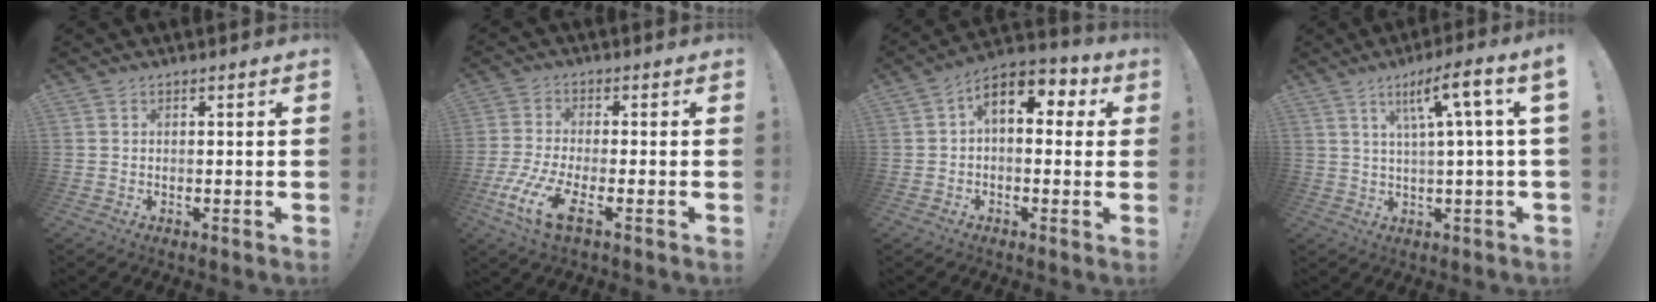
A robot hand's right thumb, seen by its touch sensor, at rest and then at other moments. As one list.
[{"total": 10.6, "force": [-4.3, 3.8, 9.0], "torque": [-0.193, -0.001, -0.078]}, {"total": 9.2, "force": [3.1, 5.5, 6.6], "torque": [-0.093, -0.011, 0.059]}, {"total": 9.8, "force": [2.8, -0.1, 9.4], "torque": [-0.151, -0.012, 0.034]}]